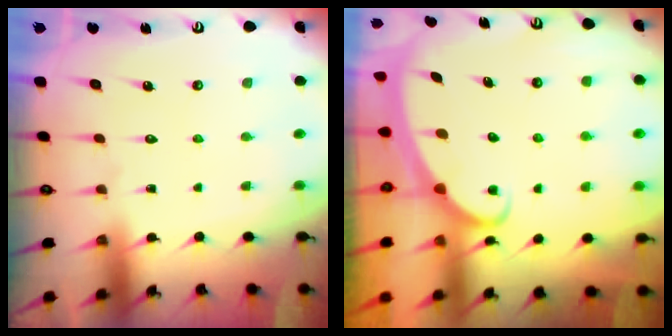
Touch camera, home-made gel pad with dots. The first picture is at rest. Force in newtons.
{"total": 2.1, "press": 2.1, "slide": 0.3}